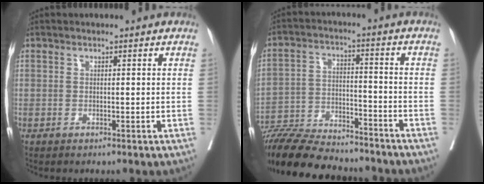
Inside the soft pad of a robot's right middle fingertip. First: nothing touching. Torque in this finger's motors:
{"motor_torque": [1.06, -1.08, 0.23, 0.11]}